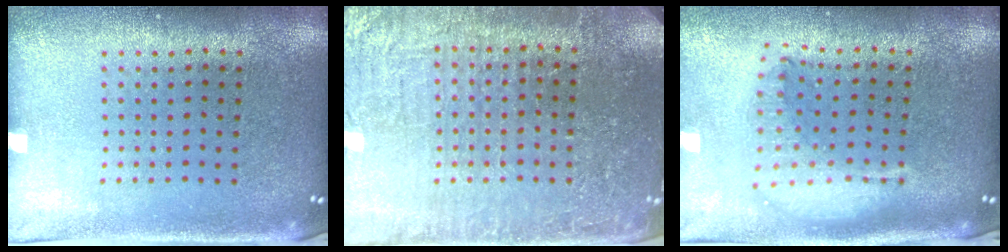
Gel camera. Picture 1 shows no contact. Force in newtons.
{"total": 3.9, "press": 3.7, "slide": 1.0}
{"total": 2.1, "press": 1.7, "slide": 1.3}